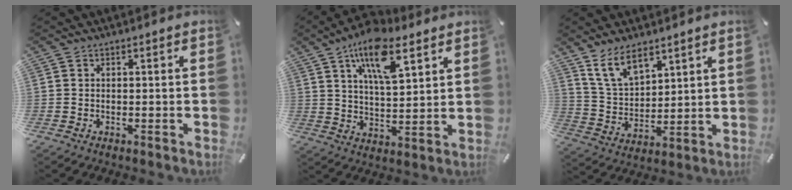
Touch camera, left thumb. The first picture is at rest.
{"total": 13.6, "force": [8.3, 5.6, 9.2], "torque": [-0.154, -0.026, 0.143]}
{"total": 9.3, "force": [7.0, 4.7, 4.0], "torque": [-0.093, -0.024, 0.134]}